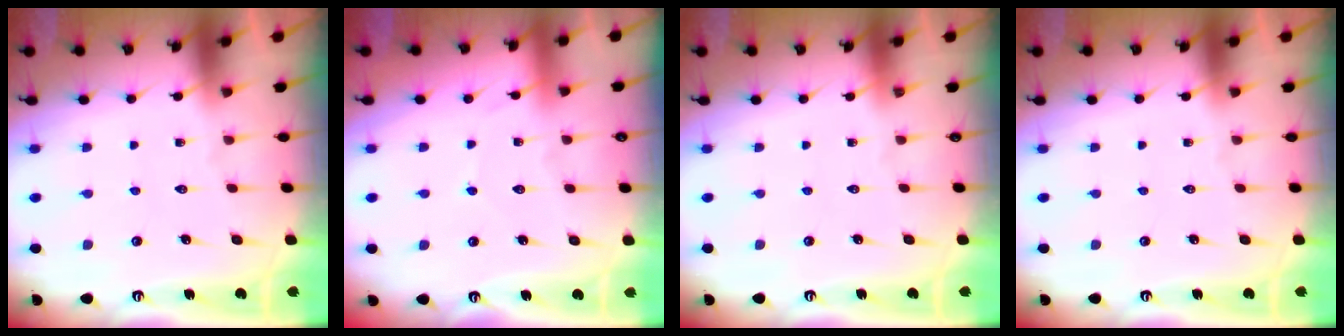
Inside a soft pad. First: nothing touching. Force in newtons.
{"total": 2.7, "press": 2.7, "slide": 0.3}
{"total": 0.0}
{"total": 0.0}